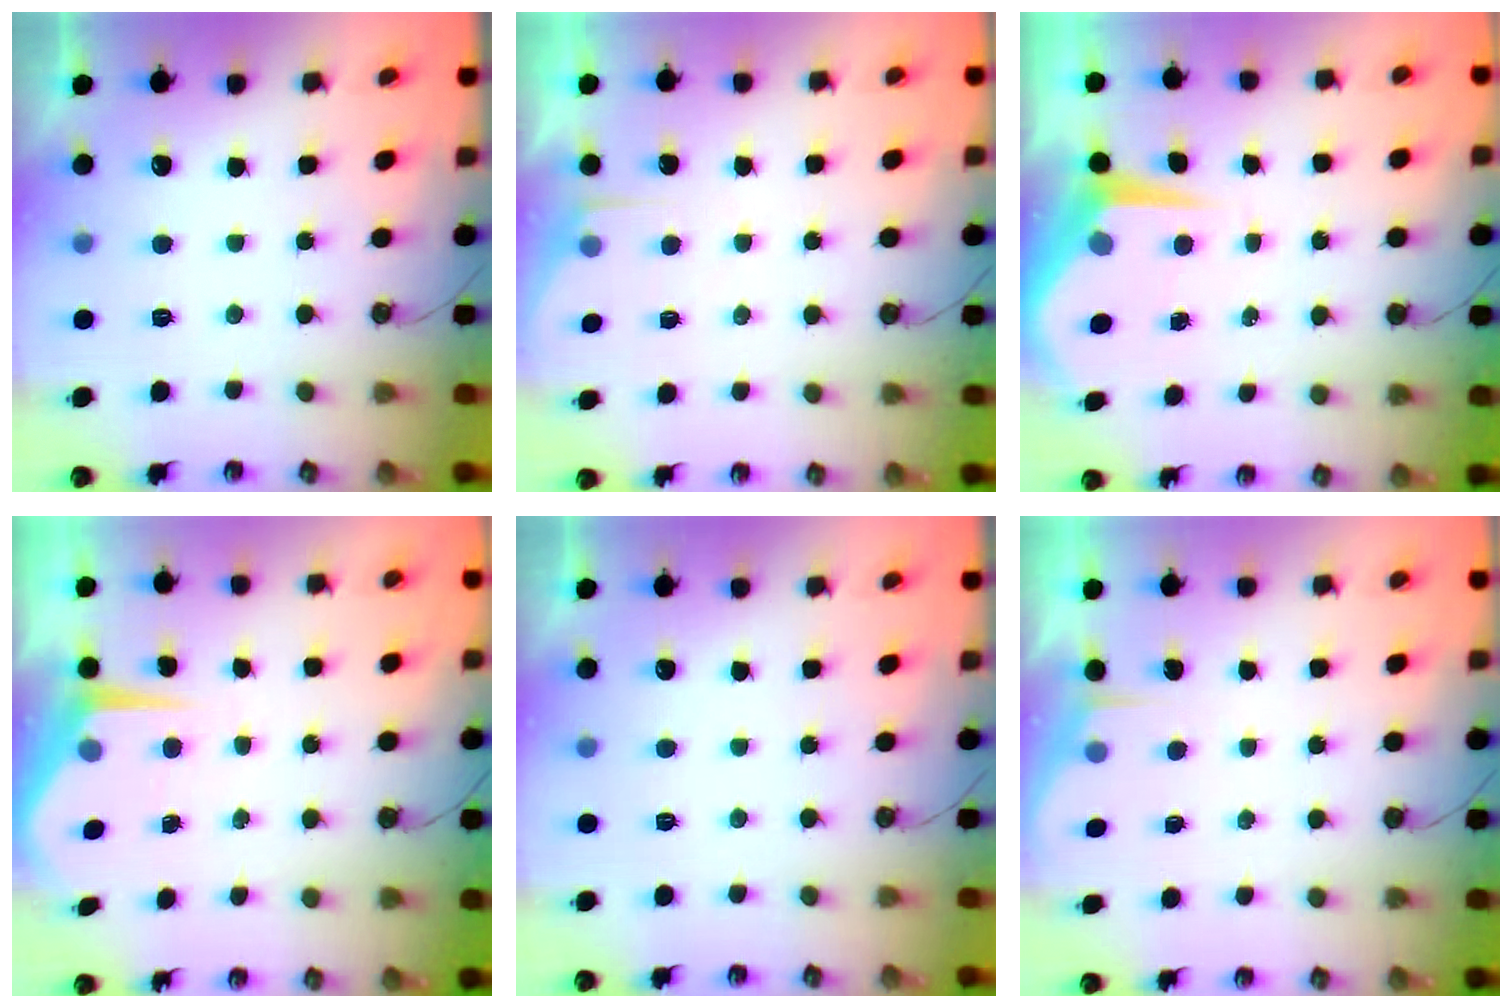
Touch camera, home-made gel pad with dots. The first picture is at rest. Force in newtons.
{"total": 3.8, "press": 3.7, "slide": 0.6}
{"total": 6.1, "press": 6.0, "slide": 0.4}
{"total": 4.9, "press": 4.8, "slide": 0.7}
{"total": 0.0}
{"total": 3.3, "press": 3.3, "slide": 0.4}